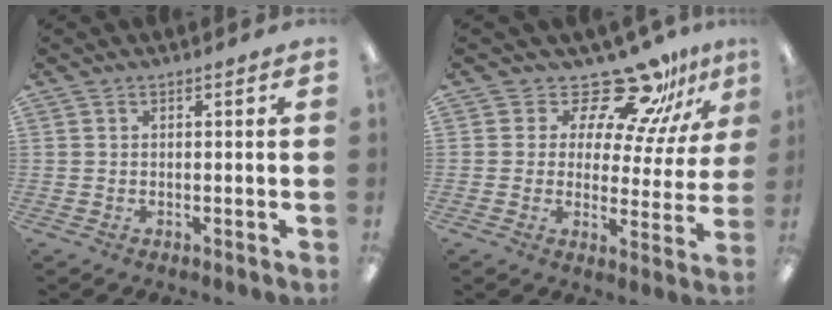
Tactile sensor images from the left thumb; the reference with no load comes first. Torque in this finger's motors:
{"motor_torque": [-0.08, 0.53, -0.41, 0.07, -0.06]}